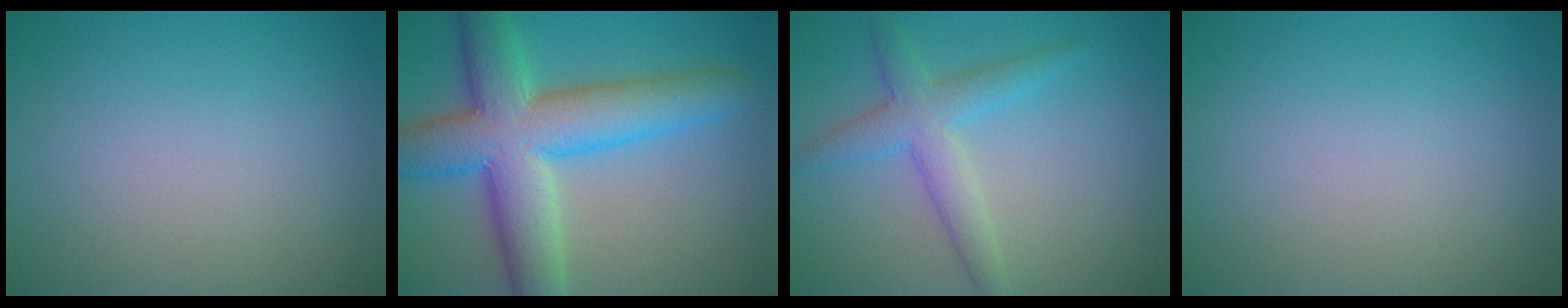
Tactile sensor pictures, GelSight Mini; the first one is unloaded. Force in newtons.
{"total": 10.0, "press": 10.0, "slide": 0.5}
{"total": 3.8, "press": 3.8, "slide": 0.2}
{"total": 0.0}